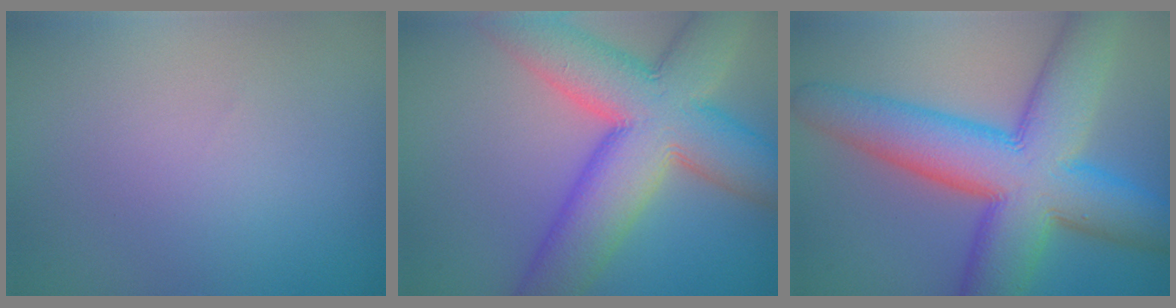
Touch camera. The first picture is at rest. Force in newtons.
{"total": 12.5, "press": 12.4, "slide": 1.2}
{"total": 12.6, "press": 12.6, "slide": 0.3}